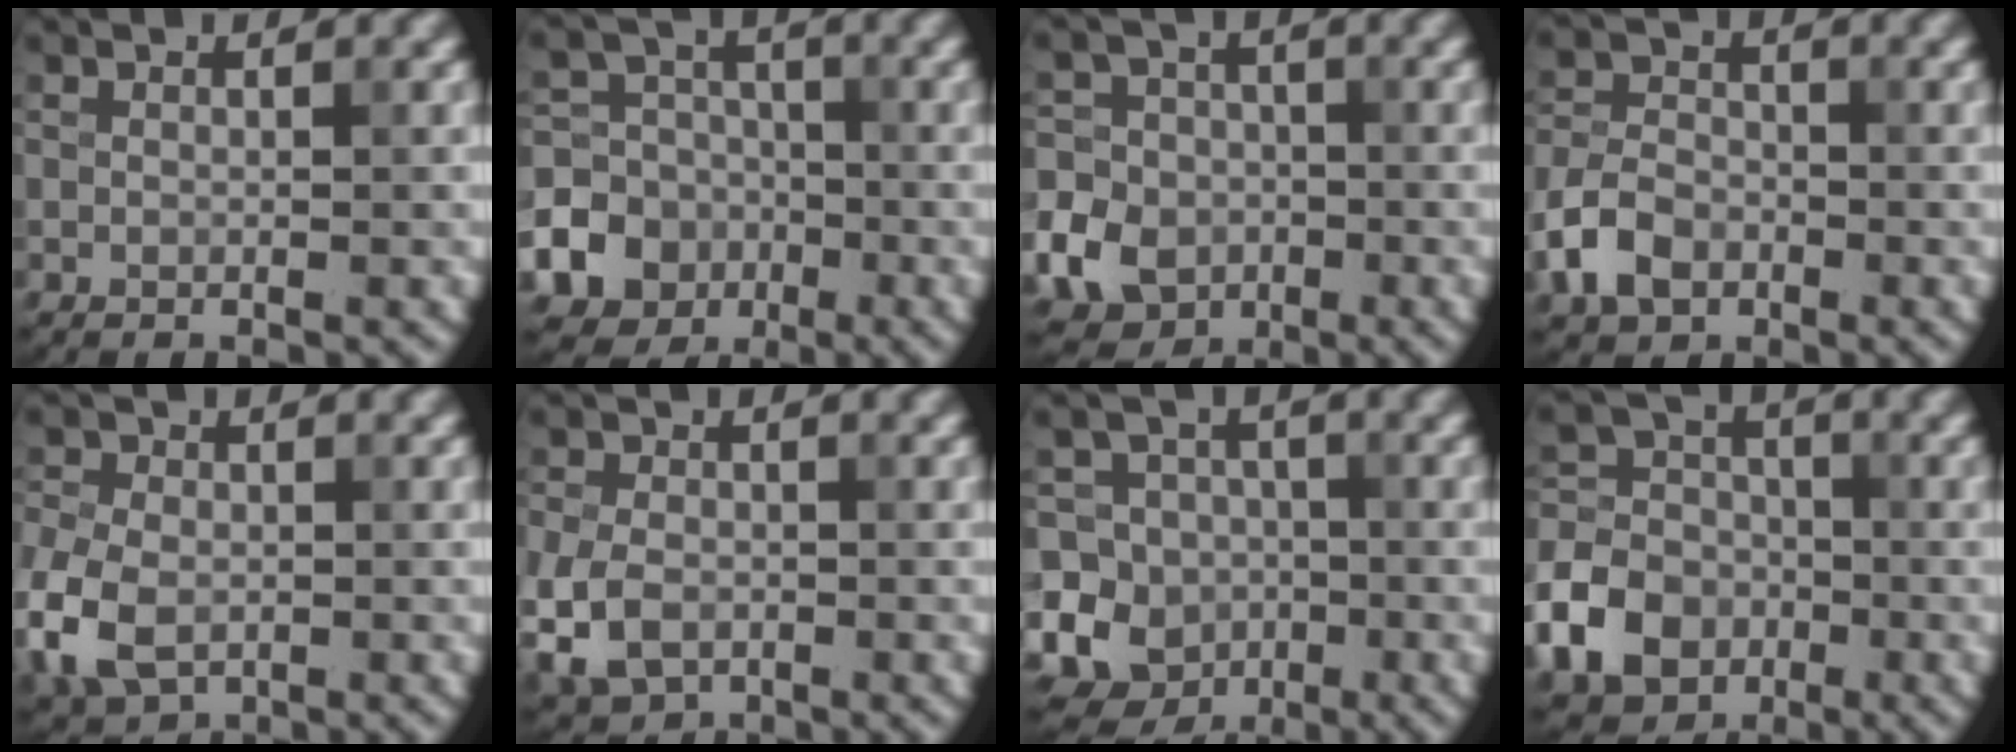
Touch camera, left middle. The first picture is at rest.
{"total": 12.5, "force": [-5.0, 11.2, 2.6], "torque": [-0.071, -0.039, -0.088]}
{"total": 8.0, "force": [-3.3, 6.8, 2.6], "torque": [-0.044, -0.020, -0.086]}
{"total": 4.7, "force": [-2.2, 3.3, 2.5], "torque": [-0.055, 0.001, -0.049]}
{"total": 7.4, "force": [-2.4, 5.2, 4.8], "torque": [-0.127, -0.017, -0.049]}
{"total": 5.4, "force": [-1.9, 3.9, 3.3], "torque": [-0.085, -0.013, -0.043]}
{"total": 14.5, "force": [-4.4, 13.3, 3.7], "torque": [-0.103, 0.009, -0.101]}
{"total": 8.3, "force": [-3.5, 6.5, 3.7], "torque": [-0.078, -0.009, -0.083]}